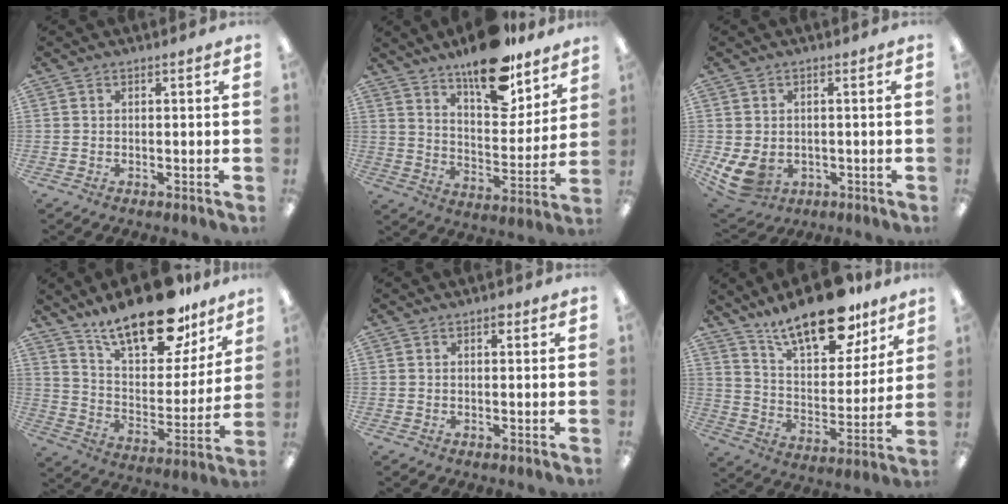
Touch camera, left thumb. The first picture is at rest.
{"total": 18.1, "force": [13.8, 7.0, 9.3], "torque": [-0.136, -0.090, 0.236]}
{"total": 6.7, "force": [-1.2, 5.6, 3.6], "torque": [-0.102, 0.003, -0.019]}
{"total": 22.7, "force": [16.8, 9.1, 12.3], "torque": [-0.190, -0.109, 0.289]}
{"total": 1.3, "force": [0.7, 0.6, 0.9], "torque": [-0.003, -0.003, 0.008]}
{"total": 20.3, "force": [15.1, 8.0, 11.0], "torque": [-0.179, -0.092, 0.261]}